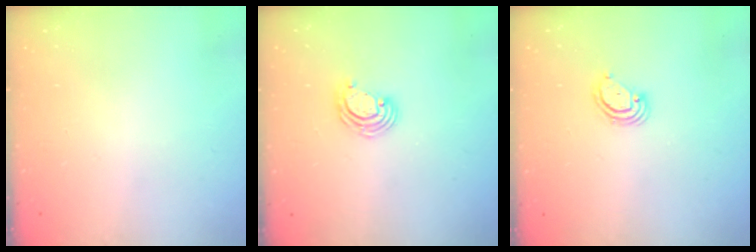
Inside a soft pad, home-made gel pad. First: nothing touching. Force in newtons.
{"total": 5.5, "press": 5.5, "slide": 0.2}
{"total": 3.8, "press": 3.8, "slide": 0.3}